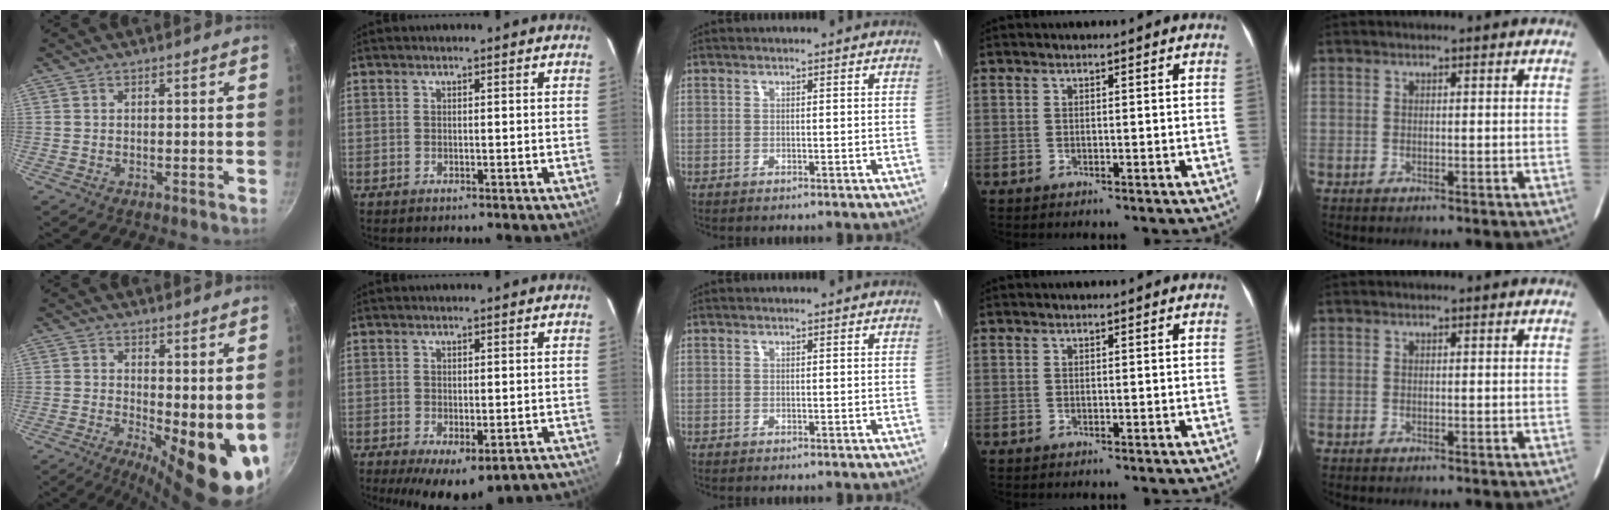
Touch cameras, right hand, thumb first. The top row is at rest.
{"thumb": {"total": 13.3, "force": [-0.2, 5.1, 12.2], "torque": [-0.133, -0.021, 0.008]}, "index": {"total": 11.7, "force": [-7.7, 5.2, 7.1], "torque": [-0.129, -0.028, -0.094]}}